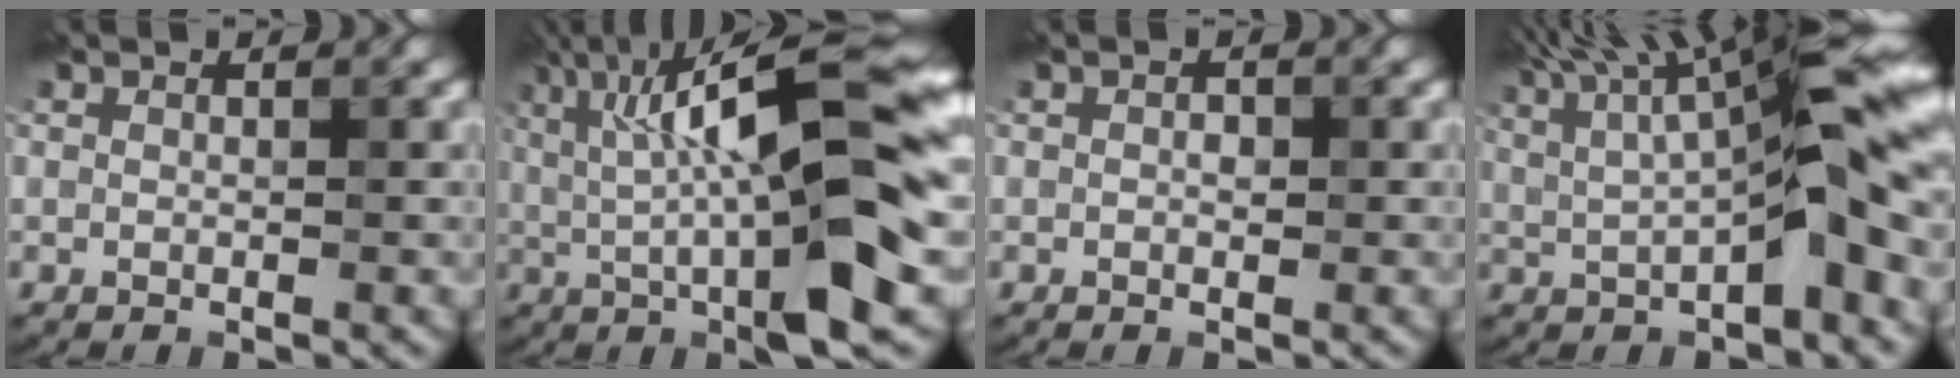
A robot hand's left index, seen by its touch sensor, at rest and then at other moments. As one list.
[{"total": 14.4, "force": [1.4, 3.1, 14.0], "torque": [-0.216, 0.022, 0.020]}, {"total": 0.7, "force": [0.0, 0.4, 0.5], "torque": [-0.008, -0.001, -0.001]}, {"total": 10.7, "force": [2.0, 2.2, 10.2], "torque": [-0.158, 0.021, 0.031]}]